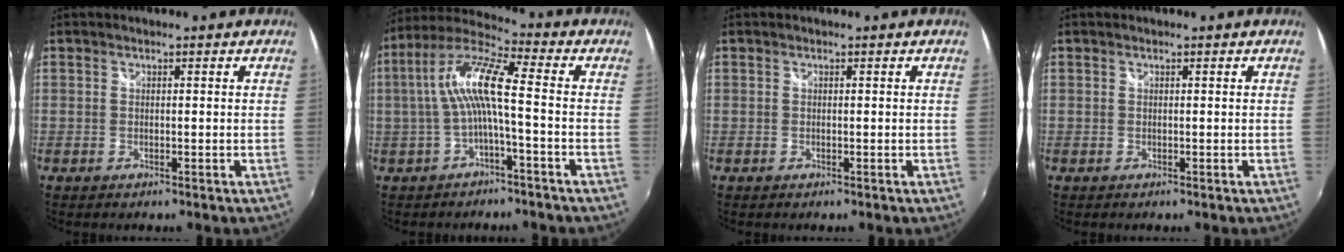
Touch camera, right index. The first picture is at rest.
{"total": 10.4, "force": [-1.1, 1.3, 10.2], "torque": [-0.212, 0.019, -0.021]}
{"total": 0.0}
{"total": 0.0}